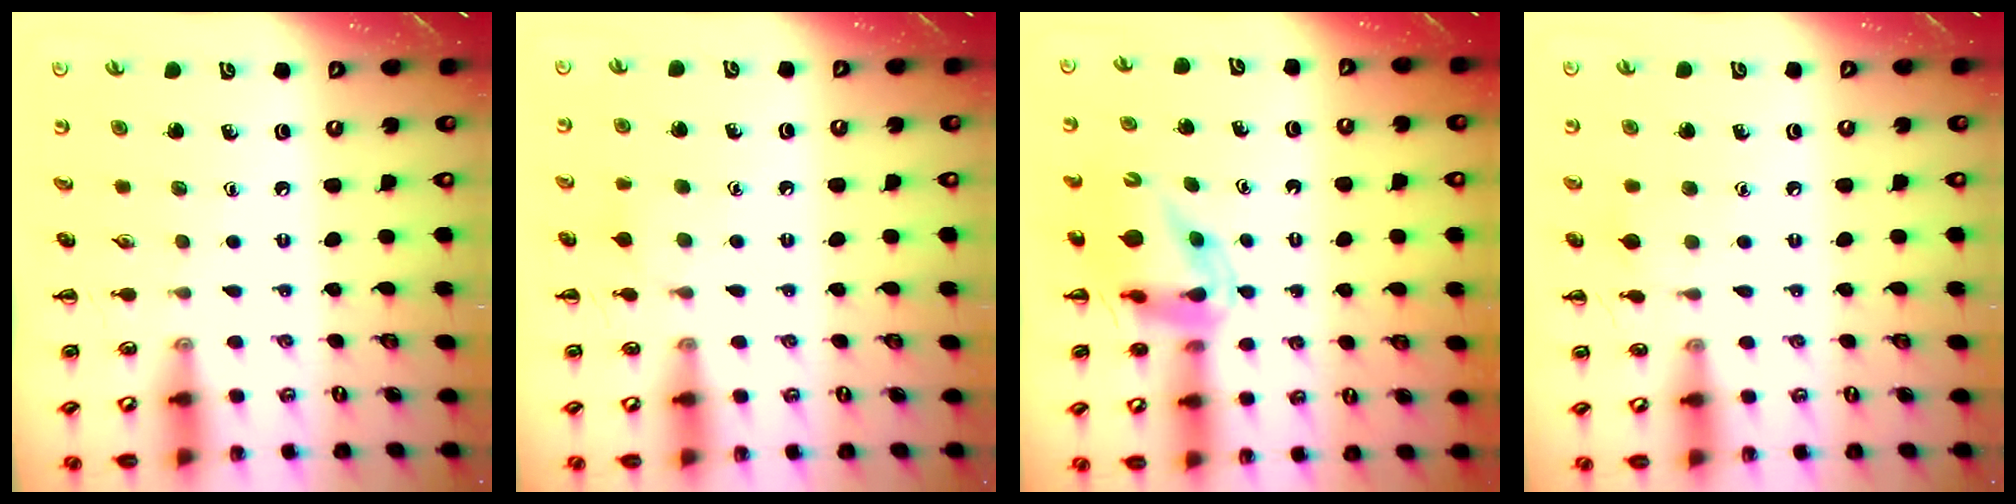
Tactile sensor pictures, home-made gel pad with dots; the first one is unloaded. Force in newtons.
{"total": 7.6, "press": 7.3, "slide": 2.1}
{"total": 11.2, "press": 10.6, "slide": 3.6}
{"total": 5.8, "press": 5.5, "slide": 1.8}